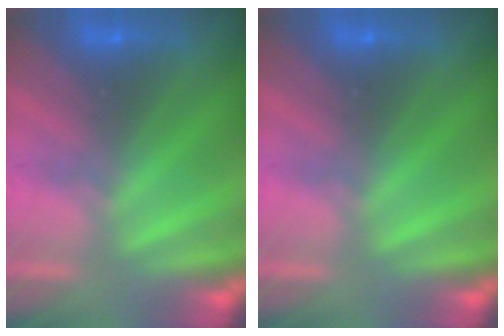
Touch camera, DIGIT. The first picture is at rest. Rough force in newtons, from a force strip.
{"total": 0.0}